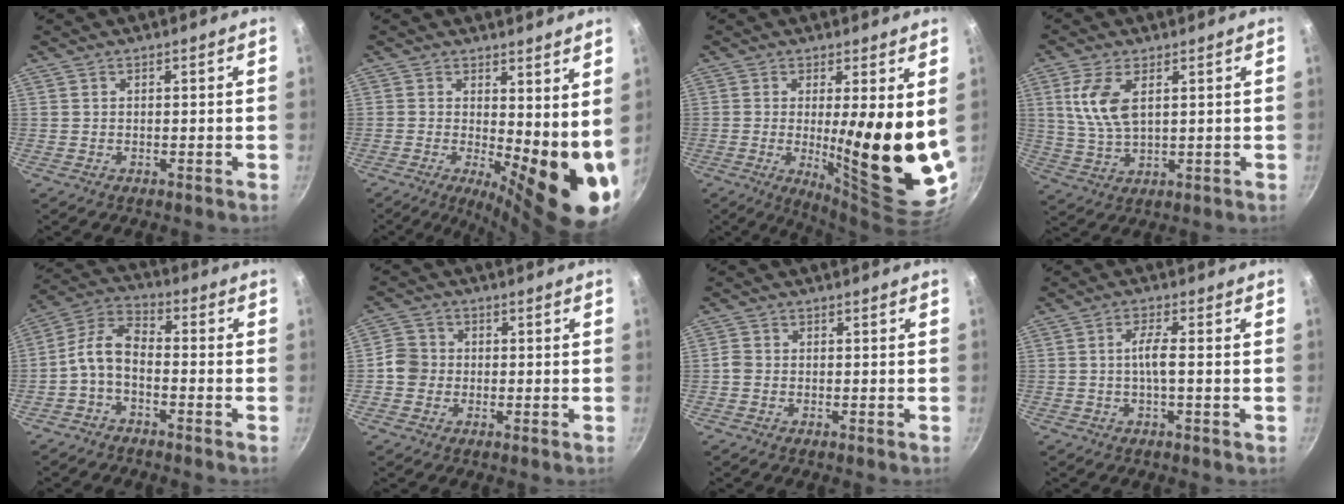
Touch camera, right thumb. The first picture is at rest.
{"total": 13.6, "force": [1.0, 5.1, 12.6], "torque": [-0.140, -0.027, 0.023]}
{"total": 16.7, "force": [0.8, 3.3, 16.4], "torque": [-0.215, -0.050, 0.020]}
{"total": 8.4, "force": [2.6, 4.1, 6.9], "torque": [-0.137, -0.011, 0.056]}
{"total": 8.0, "force": [-2.7, 4.4, 6.2], "torque": [-0.127, 0.046, -0.067]}
{"total": 4.8, "force": [-0.7, 4.4, 1.6], "torque": [-0.008, 0.014, -0.025]}
{"total": 1.7, "force": [-0.6, 1.4, 0.7], "torque": [-0.013, 0.006, -0.015]}
{"total": 3.7, "force": [-0.4, 0.4, 3.7], "torque": [-0.081, 0.009, -0.012]}